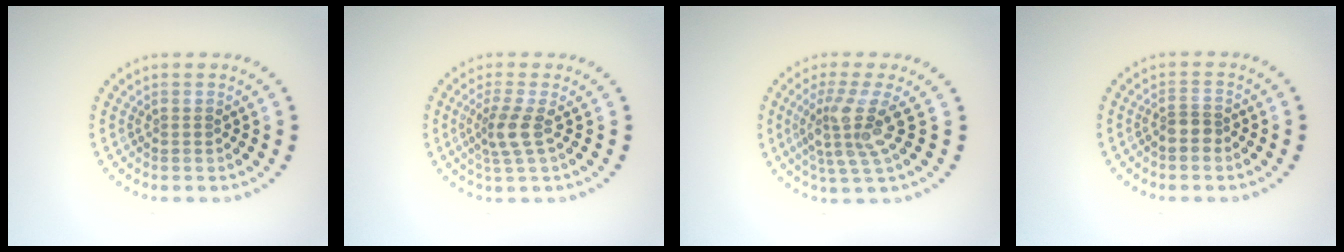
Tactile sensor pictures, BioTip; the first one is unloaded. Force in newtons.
{"total": 2.3, "press": 1.8, "slide": 1.5}
{"total": 4.2, "press": 3.1, "slide": 2.8}
{"total": 1.7, "press": 1.5, "slide": 0.9}